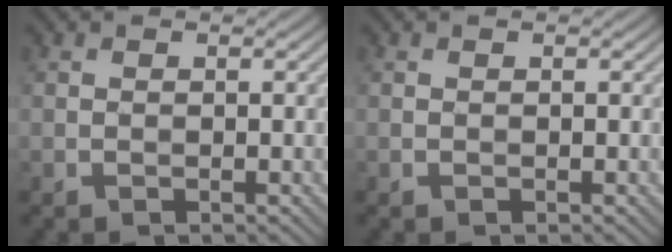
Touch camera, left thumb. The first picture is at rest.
{"total": 0.0}